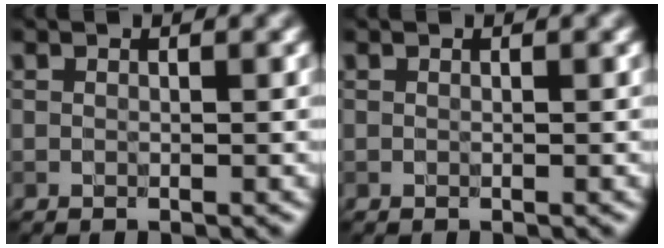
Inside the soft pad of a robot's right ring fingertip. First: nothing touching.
{"total": 0.0}